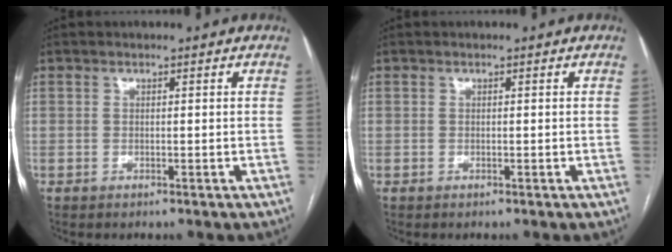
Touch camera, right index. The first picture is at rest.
{"total": 0.0}